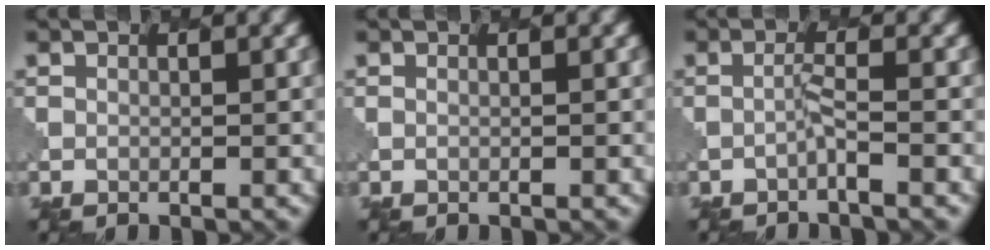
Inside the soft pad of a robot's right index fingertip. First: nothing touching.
{"total": 0.0}
{"total": 1.1, "force": [-0.4, -0.2, 1.0], "torque": [-0.021, 0.008, -0.013]}